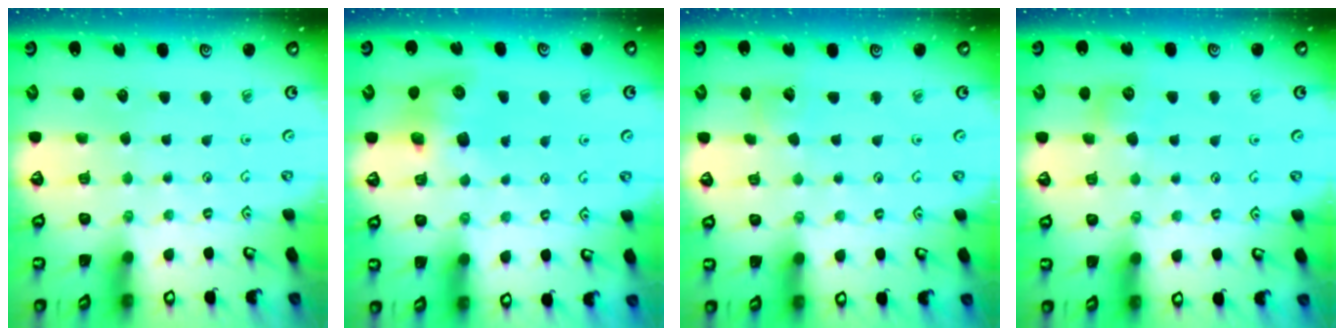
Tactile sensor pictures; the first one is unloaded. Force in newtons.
{"total": 8.2, "press": 8.2, "slide": 0.8}
{"total": 5.2, "press": 5.2, "slide": 0.5}
{"total": 7.0, "press": 6.9, "slide": 1.0}